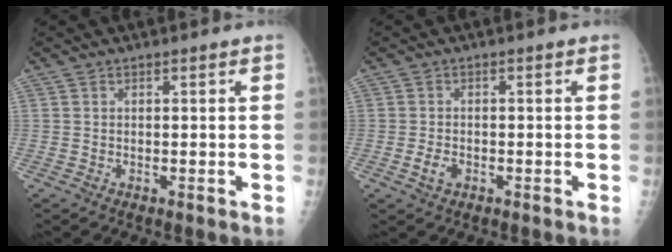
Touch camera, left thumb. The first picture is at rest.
{"total": 2.4, "force": [-1.2, 1.6, 1.3], "torque": [-0.024, 0.002, -0.019]}